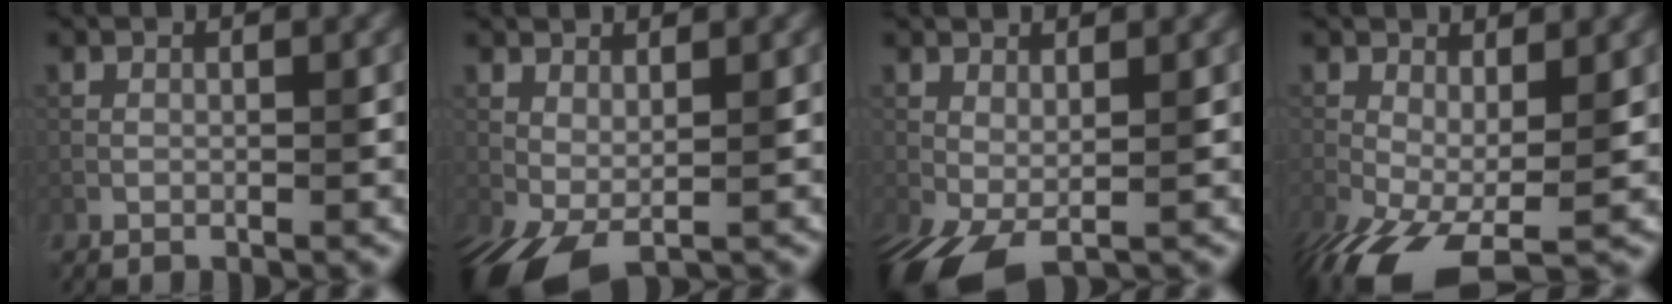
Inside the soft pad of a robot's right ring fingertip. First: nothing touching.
{"total": 5.6, "force": [-0.3, 2.9, 4.8], "torque": [-0.097, -0.016, 0.013]}
{"total": 5.7, "force": [-1.0, 2.9, 4.7], "torque": [-0.101, -0.019, -0.002]}
{"total": 9.7, "force": [-3.8, 4.3, 7.9], "torque": [-0.162, -0.033, -0.051]}